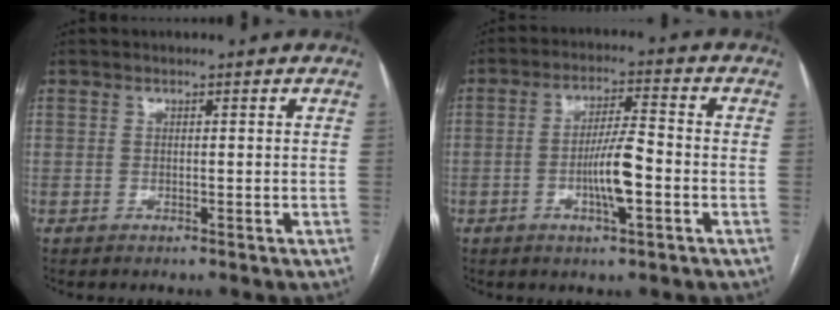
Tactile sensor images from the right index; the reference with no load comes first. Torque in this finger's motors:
{"motor_torque": [0.91, 0.13, 0.21, 0.08]}